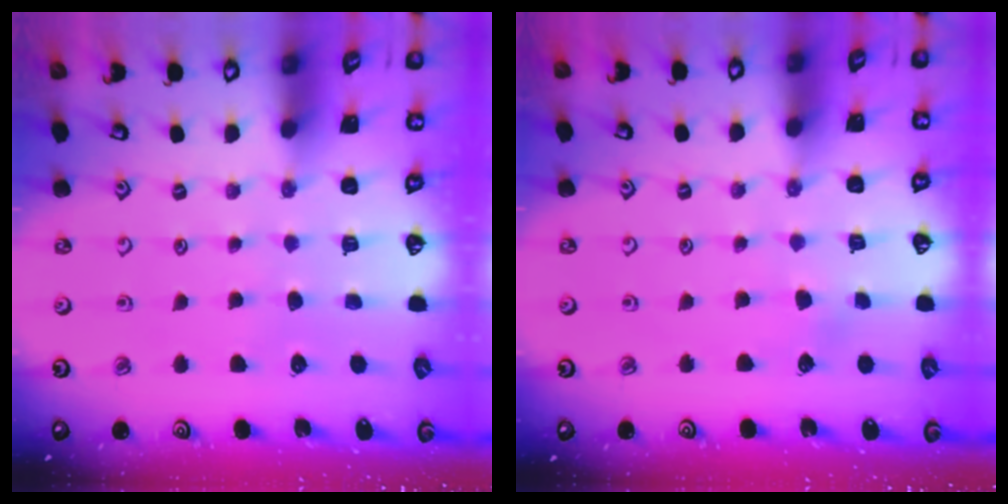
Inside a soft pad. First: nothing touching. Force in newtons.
{"total": 2.4, "press": 2.4, "slide": 0.3}